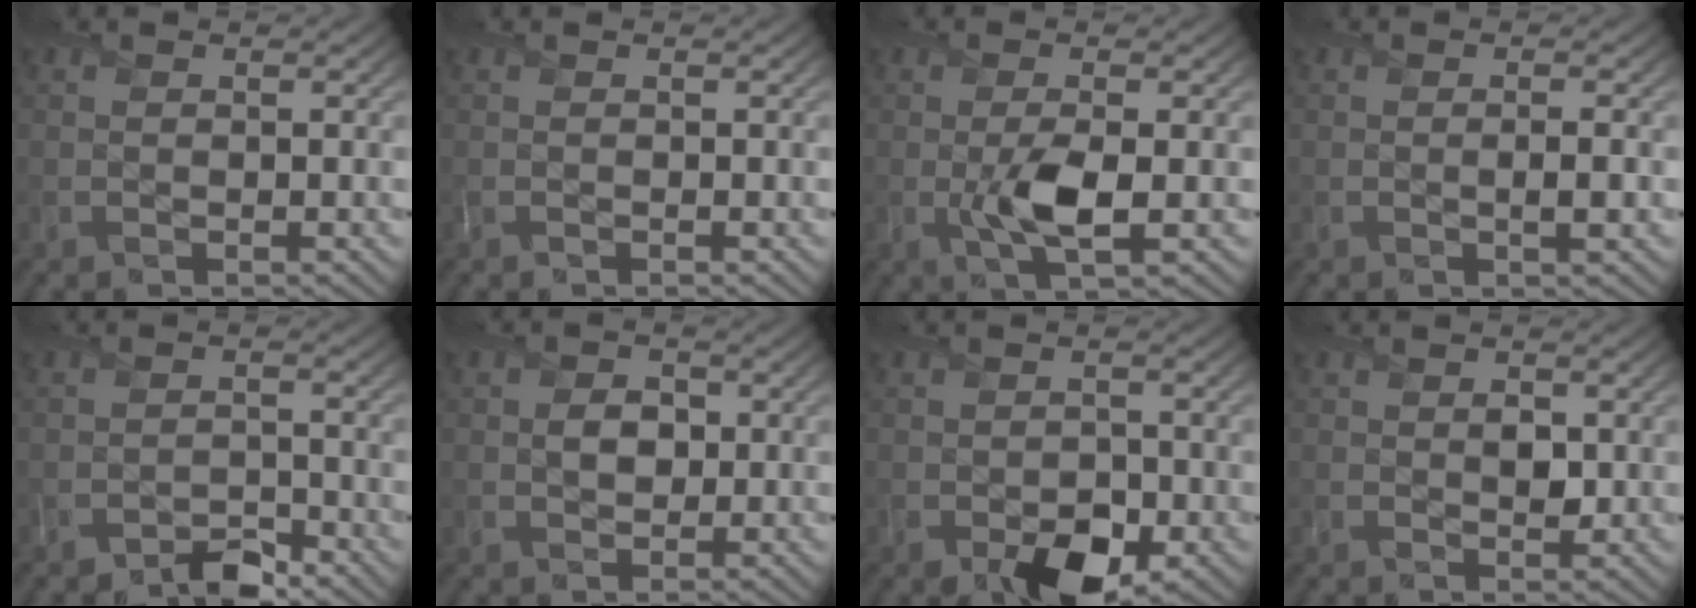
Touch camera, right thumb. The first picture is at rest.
{"total": 0.0}
{"total": 4.2, "force": [-0.6, 1.4, 3.9], "torque": [-0.086, -0.006, -0.012]}
{"total": 1.5, "force": [-0.2, 0.2, 1.4], "torque": [-0.025, -0.002, -0.005]}
{"total": 2.9, "force": [-2.4, 1.2, 1.1], "torque": [-0.016, 0.004, -0.049]}
{"total": 2.6, "force": [0.1, 2.0, 1.6], "torque": [-0.032, -0.004, -0.003]}
{"total": 5.4, "force": [-2.3, 3.5, 3.4], "torque": [-0.055, -0.018, -0.037]}
{"total": 1.9, "force": [0.4, 1.4, 1.2], "torque": [-0.020, -0.008, 0.007]}